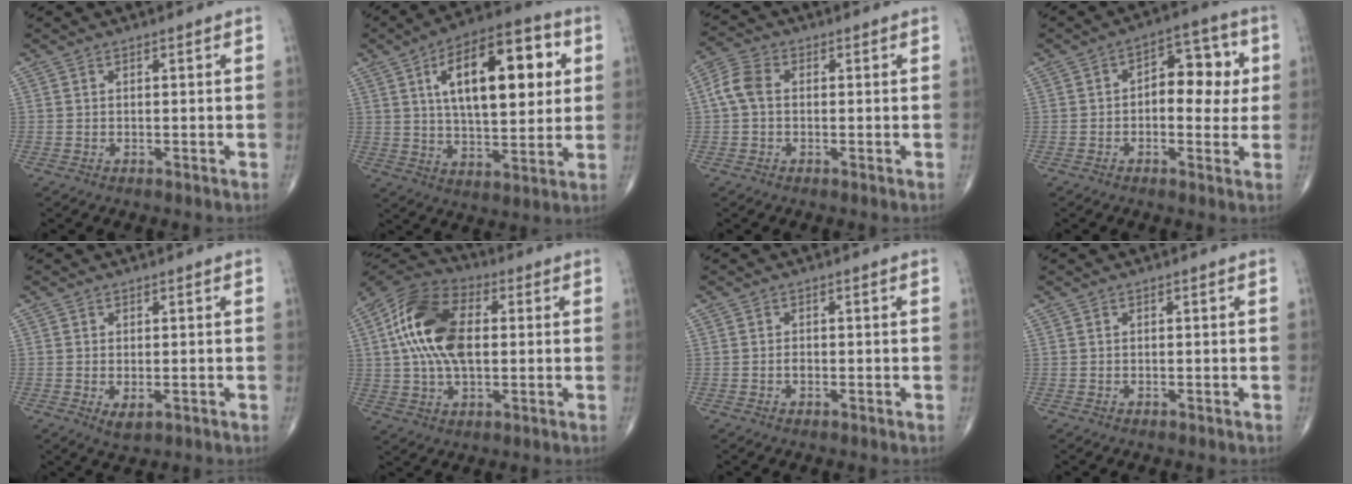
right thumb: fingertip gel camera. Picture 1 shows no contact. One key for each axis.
{"total": 21.0, "fx": 5.8, "fy": 9.4, "fz": 17.9, "tx": -0.249, "ty": -0.001, "tz": 0.086}
{"total": 5.2, "fx": 0.2, "fy": 3.6, "fz": 3.7, "tx": -0.081, "ty": 0.015, "tz": -0.005}
{"total": 10.7, "fx": 0.9, "fy": 6.3, "fz": 8.6, "tx": -0.076, "ty": 0.022, "tz": 0.007}
{"total": 2.4, "fx": -0.5, "fy": 1.2, "fz": 2.0, "tx": -0.031, "ty": -0.004, "tz": -0.003}
{"total": 17.1, "fx": 2.4, "fy": 9.7, "fz": 13.9, "tx": -0.267, "ty": 0.020, "tz": 0.036}
{"total": 0.9, "fx": -0.3, "fy": 0.6, "fz": 0.7, "tx": -0.010, "ty": 0.001, "tz": -0.006}
{"total": 0.0}